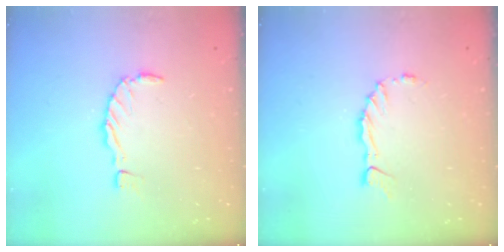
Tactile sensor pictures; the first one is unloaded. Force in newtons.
{"total": 1.9, "press": 1.9, "slide": 0.0}